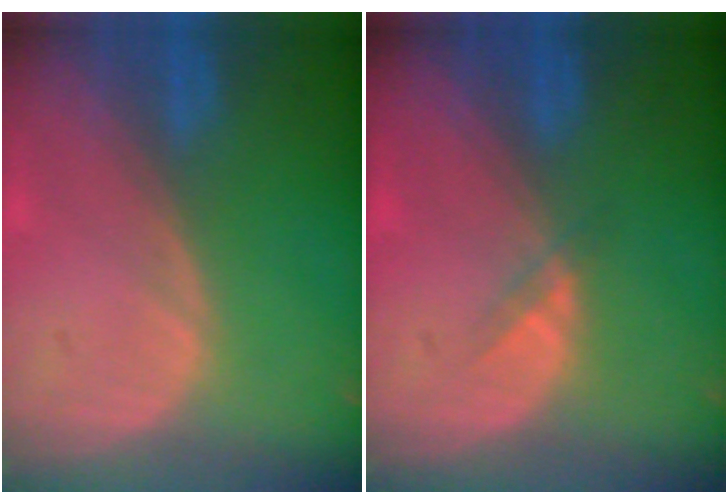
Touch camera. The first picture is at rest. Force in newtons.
{"total": 1.4, "press": 1.1, "slide": 0.8}